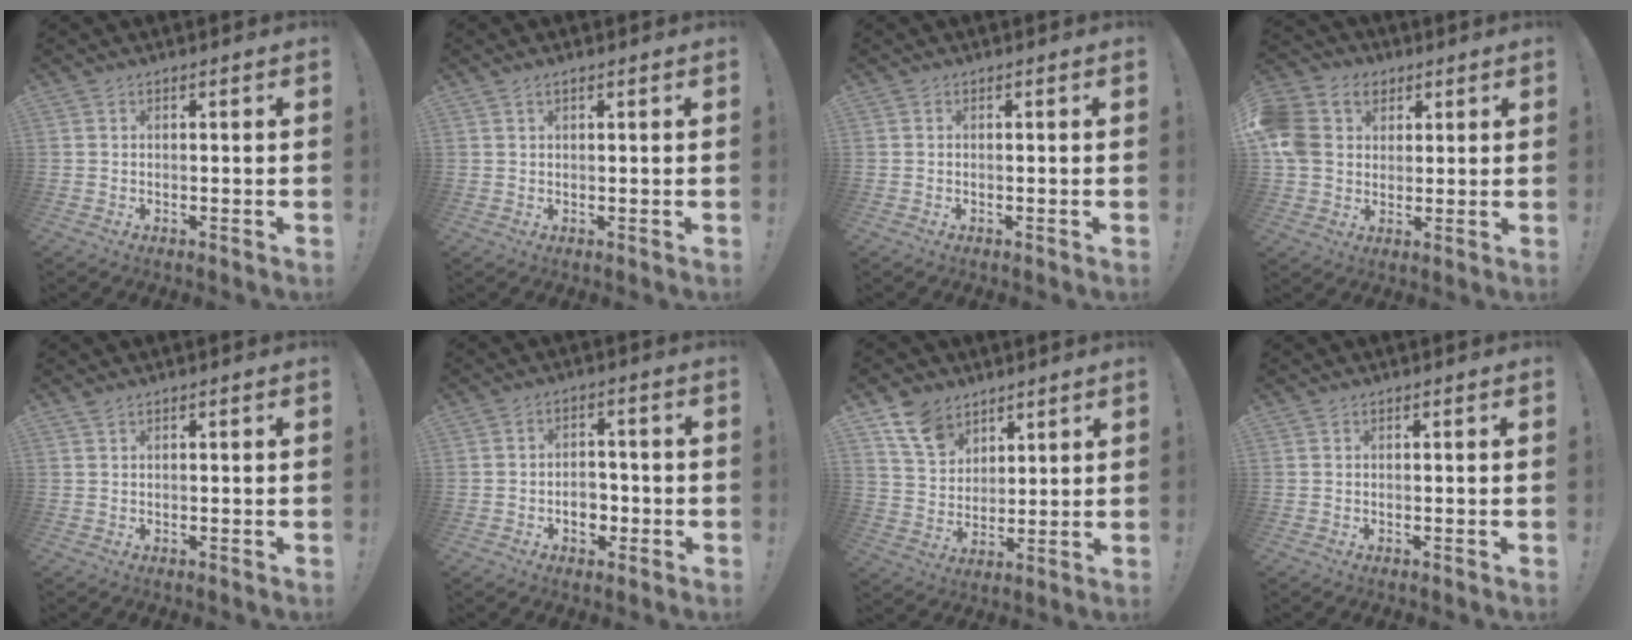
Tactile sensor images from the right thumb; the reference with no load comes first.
{"total": 1.1, "force": [0.8, 0.4, 0.7], "torque": [-0.018, 0.000, 0.015]}
{"total": 0.0}
{"total": 12.5, "force": [3.2, 10.7, 5.7], "torque": [-0.115, 0.002, 0.067]}
{"total": 1.1, "force": [0.9, 0.2, 0.5], "torque": [-0.010, 0.001, 0.017]}
{"total": 6.2, "force": [-1.8, 4.6, 3.7], "torque": [-0.048, 0.007, -0.032]}
{"total": 11.1, "force": [7.6, 7.2, 3.8], "torque": [-0.070, -0.044, 0.150]}
{"total": 0.0}